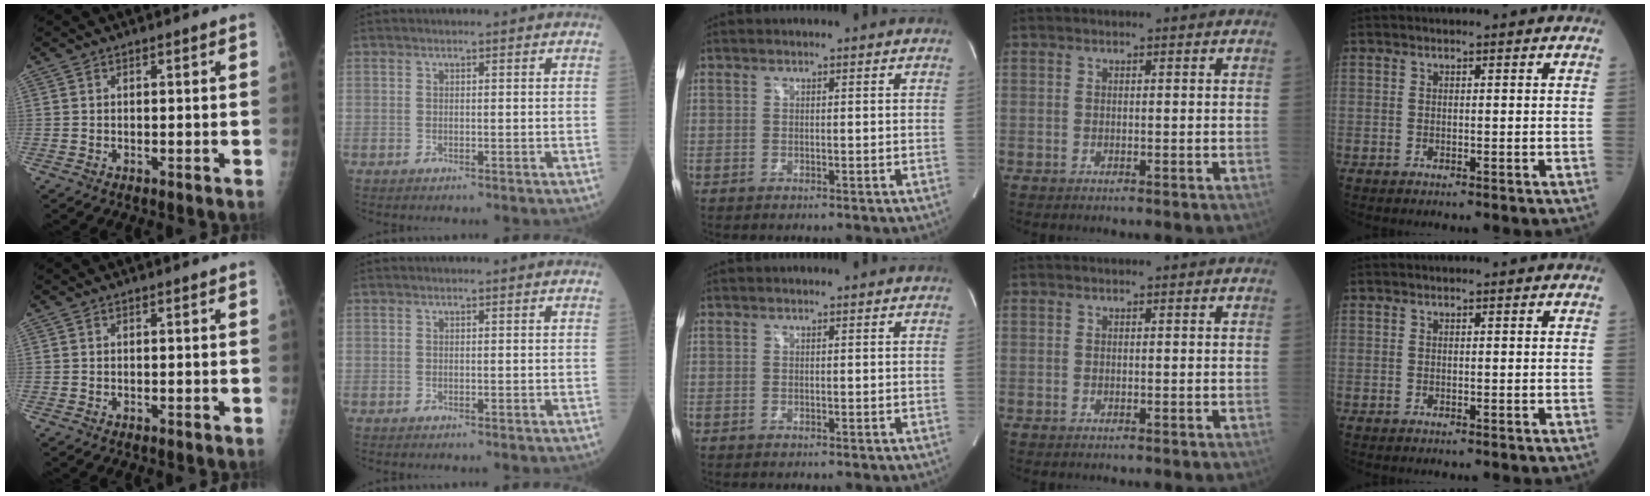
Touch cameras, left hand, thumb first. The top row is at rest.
{}